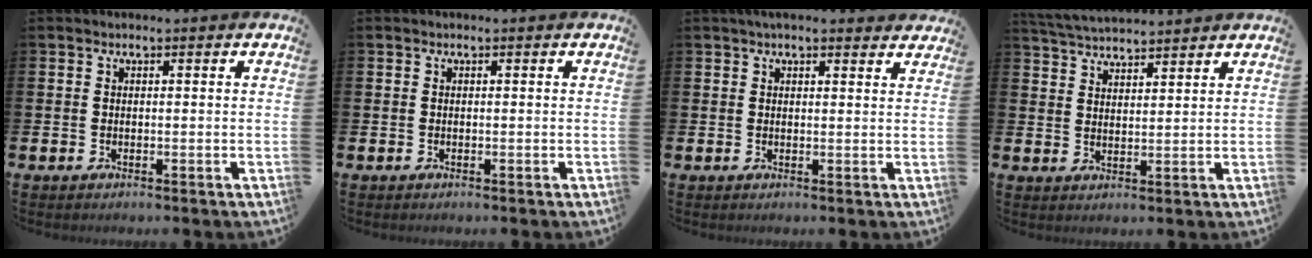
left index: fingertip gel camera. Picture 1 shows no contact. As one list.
[{"total": 0.0}, {"total": 2.6, "force": [2.5, 0.4, 0.7], "torque": [-0.013, -0.006, 0.044]}, {"total": 4.1, "force": [4.1, 0.3, 0.2], "torque": [-0.021, -0.021, 0.074]}]